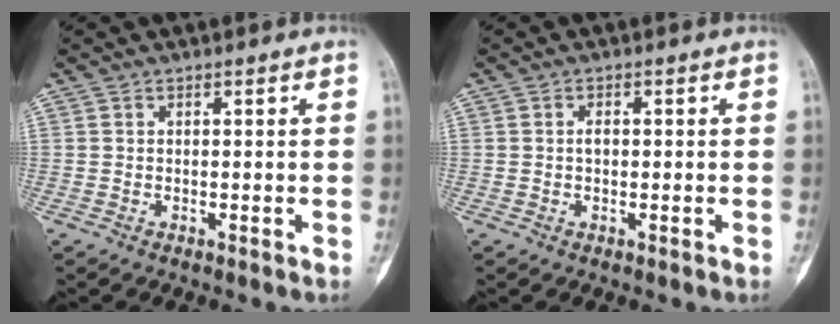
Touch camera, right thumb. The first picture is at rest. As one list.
[{"total": 1.8, "force": [0.1, 1.0, 1.5], "torque": [-0.026, 0.001, 0.001]}]